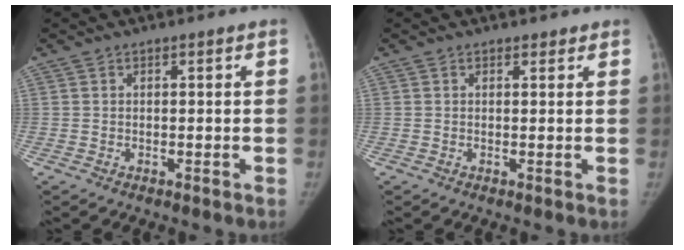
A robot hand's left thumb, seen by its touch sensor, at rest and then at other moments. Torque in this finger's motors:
{"motor_torque": [-0.16, -0.02, -0.07, 0.07, -0.02]}